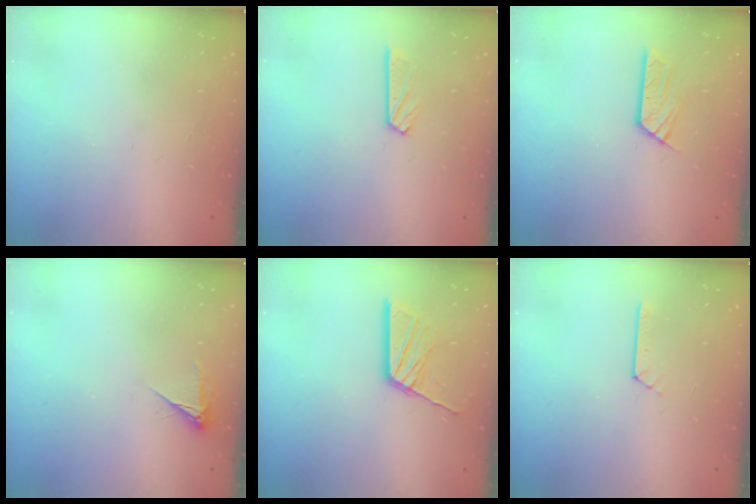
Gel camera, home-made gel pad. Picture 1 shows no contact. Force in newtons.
{"total": 5.3, "press": 5.3, "slide": 0.4}
{"total": 7.1, "press": 7.1, "slide": 0.5}
{"total": 3.3, "press": 3.3, "slide": 0.4}
{"total": 12.5, "press": 12.5, "slide": 1.3}
{"total": 2.2, "press": 2.2, "slide": 0.3}